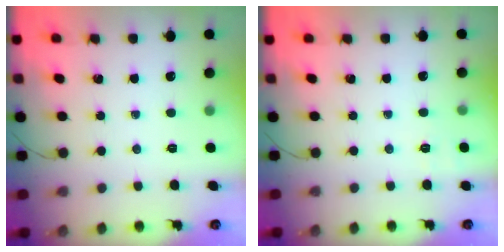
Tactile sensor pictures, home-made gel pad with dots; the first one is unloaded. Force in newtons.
{"total": 6.4, "press": 6.1, "slide": 1.9}